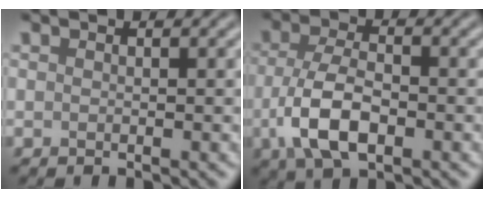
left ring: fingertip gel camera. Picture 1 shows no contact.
{"total": 6.0, "force": [-2.0, 2.9, 4.9], "torque": [-0.102, -0.003, -0.043]}